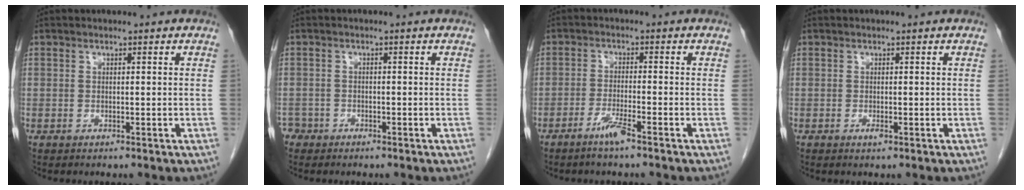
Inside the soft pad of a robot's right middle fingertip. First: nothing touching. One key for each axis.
{"total": 2.0, "fx": -1.5, "fy": 1.3, "fz": -0.2, "tx": -0.005, "ty": 0.005, "tz": -0.029}
{"total": 3.4, "fx": -2.4, "fy": -0.3, "fz": 2.3, "tx": -0.048, "ty": -0.005, "tz": -0.049}
{"total": 0.6, "fx": -0.3, "fy": 0.1, "fz": 0.5, "tx": -0.008, "ty": -0.001, "tz": -0.004}